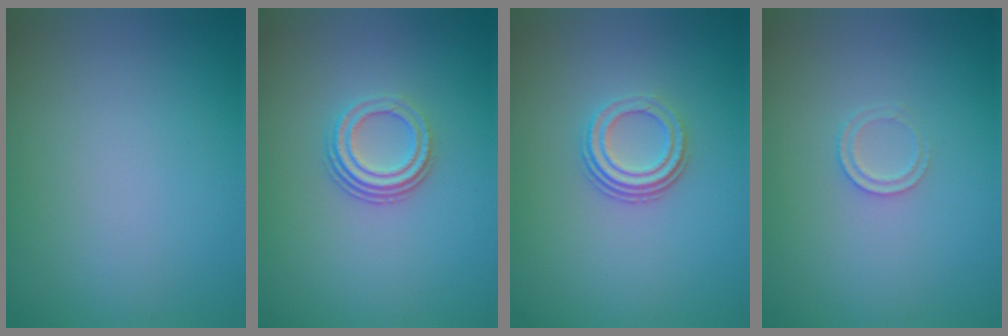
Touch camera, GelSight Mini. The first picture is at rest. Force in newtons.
{"total": 3.0, "press": 2.2, "slide": 2.0}
{"total": 3.0, "press": 2.2, "slide": 2.0}
{"total": 1.2, "press": 1.2, "slide": 0.2}